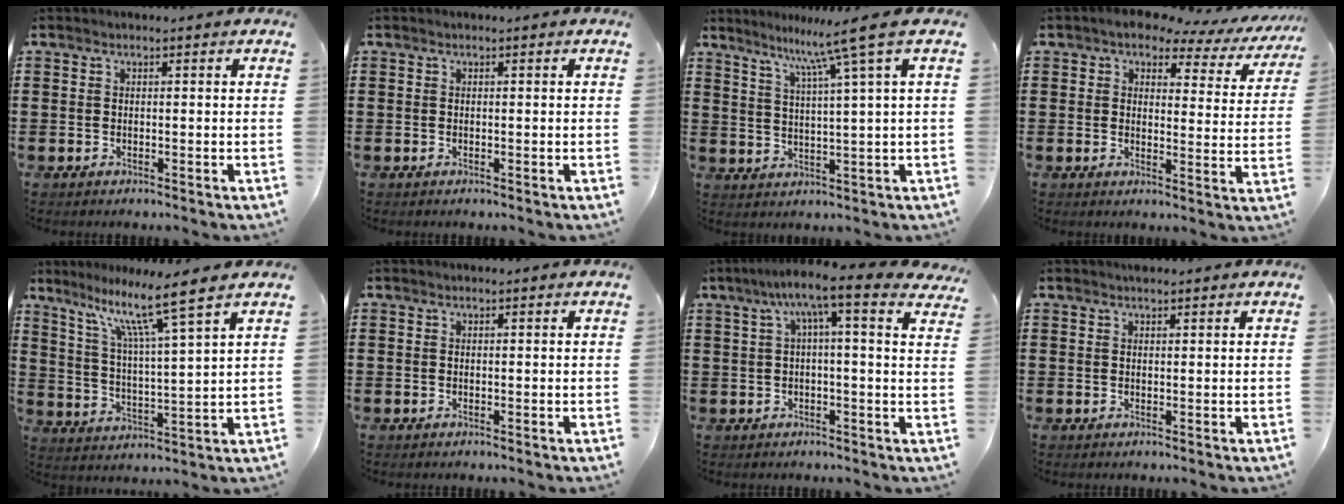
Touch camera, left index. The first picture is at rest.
{"total": 0.0}
{"total": 7.5, "force": [4.8, -1.8, 5.5], "torque": [-0.122, -0.021, 0.073]}
{"total": 4.3, "force": [3.4, 1.9, 1.7], "torque": [-0.048, -0.017, 0.053]}
{"total": 9.7, "force": [7.3, -0.5, 6.4], "torque": [-0.138, -0.041, 0.118]}
{"total": 0.0}
{"total": 7.2, "force": [3.6, 0.3, 6.2], "torque": [-0.123, -0.015, 0.054]}
{"total": 1.0, "force": [0.9, 0.3, 0.2], "torque": [-0.006, 0.001, 0.017]}